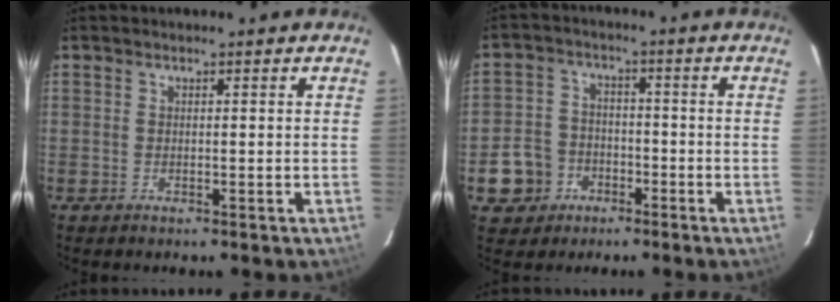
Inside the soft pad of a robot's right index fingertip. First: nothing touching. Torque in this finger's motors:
{"motor_torque": [-0.45, -0.27, -0.58, -0.21]}